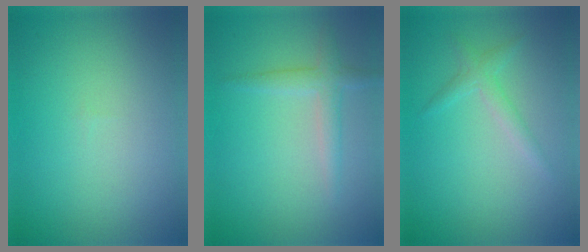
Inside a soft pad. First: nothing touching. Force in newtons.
{"total": 2.1, "press": 2.1, "slide": 0.1}
{"total": 1.5, "press": 1.5, "slide": 0.1}